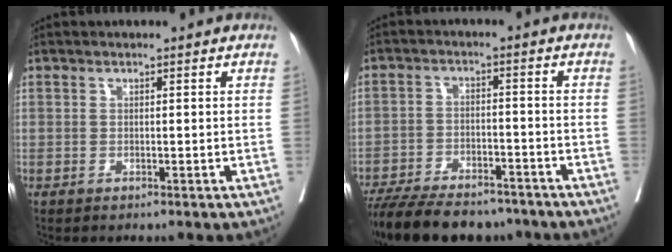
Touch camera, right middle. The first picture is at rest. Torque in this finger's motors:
{"motor_torque": [0.87, -1.27, 0.41, 0.10]}